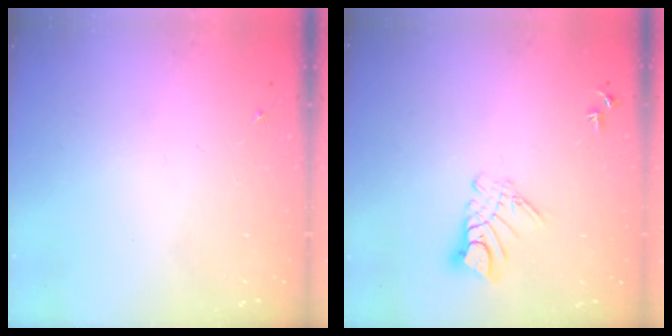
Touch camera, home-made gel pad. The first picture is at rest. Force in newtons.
{"total": 8.5, "press": 8.5, "slide": 0.9}